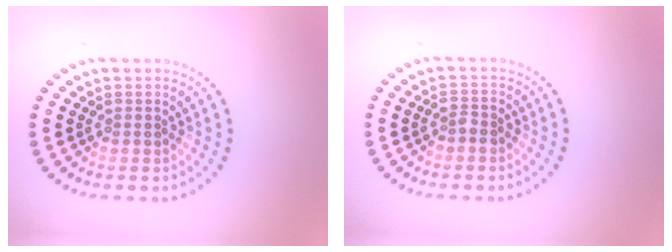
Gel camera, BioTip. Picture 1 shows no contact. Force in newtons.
{"total": 1.4, "press": 1.4, "slide": 0.3}